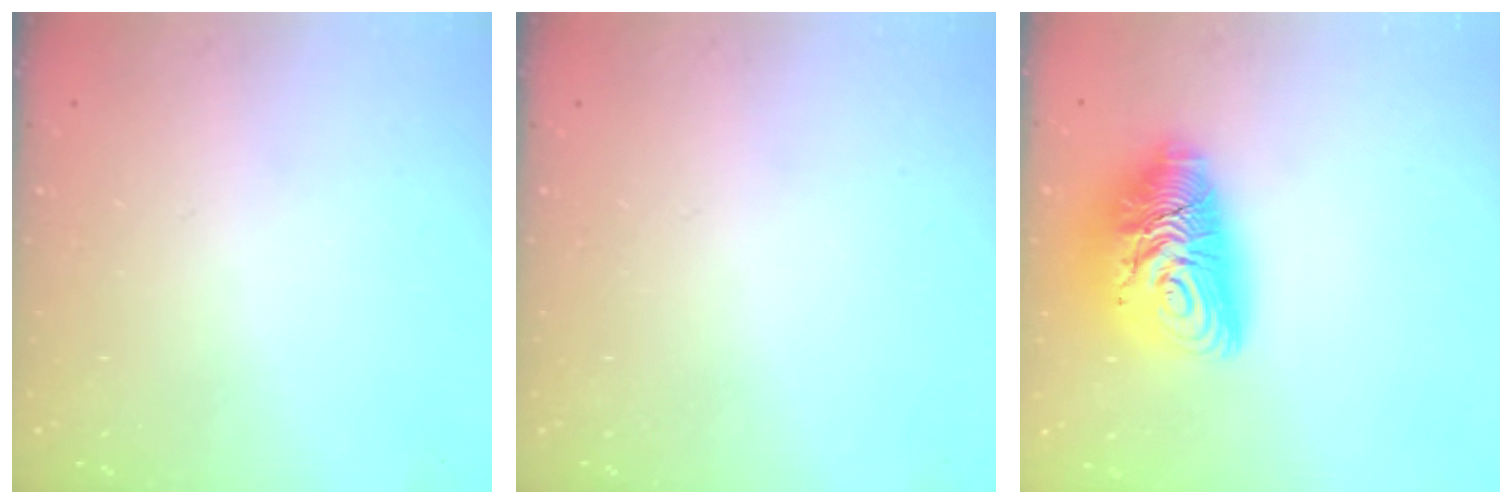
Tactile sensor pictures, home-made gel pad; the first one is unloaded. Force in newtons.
{"total": 0.0}
{"total": 14.9, "press": 14.8, "slide": 1.4}